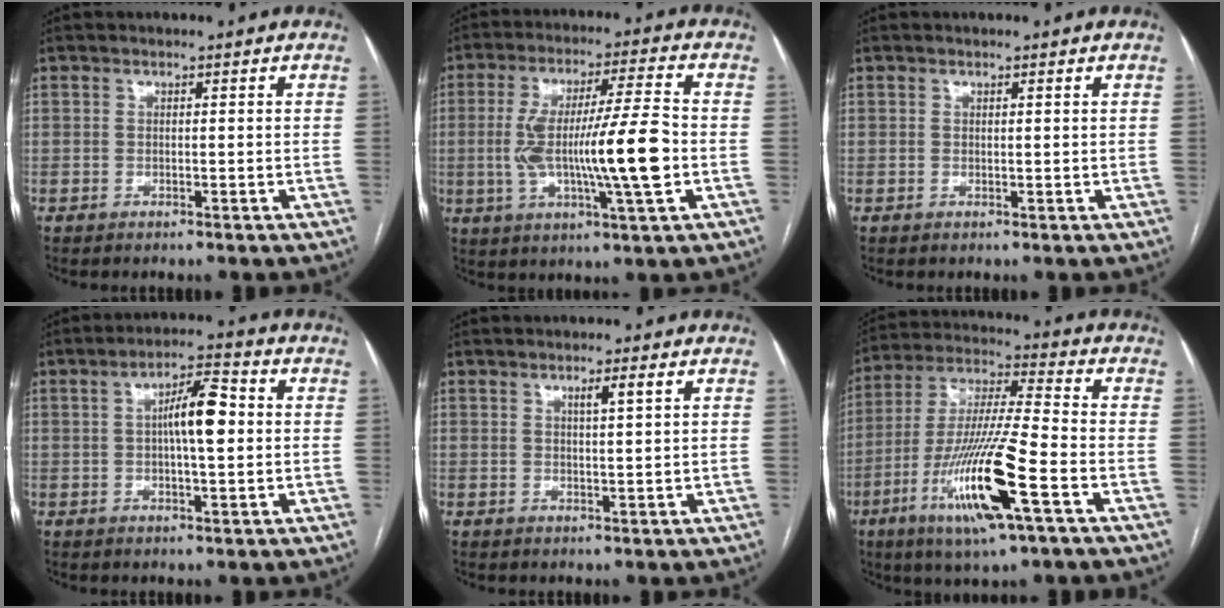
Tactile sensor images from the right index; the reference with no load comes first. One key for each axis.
{"total": 14.7, "fx": -1.8, "fy": 0.8, "fz": 14.6, "tx": -0.270, "ty": 0.006, "tz": -0.032}
{"total": 0.0}
{"total": 7.3, "fx": 0.6, "fy": 1.5, "fz": 7.1, "tx": -0.124, "ty": 0.016, "tz": 0.007}
{"total": 2.1, "fx": 1.0, "fy": -0.1, "fz": 1.8, "tx": -0.033, "ty": 0.000, "tz": 0.017}
{"total": 17.8, "fx": -7.1, "fy": 1.0, "fz": 16.2, "tx": -0.333, "ty": -0.022, "tz": -0.131}